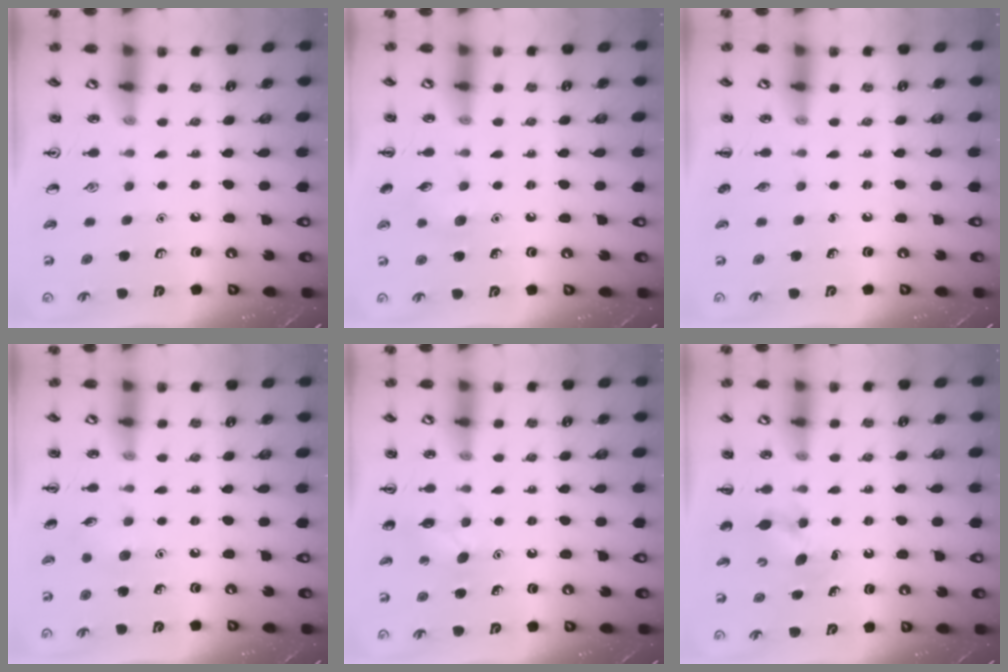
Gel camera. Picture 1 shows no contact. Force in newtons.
{"total": 5.8, "press": 5.6, "slide": 1.5}
{"total": 0.0}
{"total": 4.9, "press": 4.7, "slide": 1.5}
{"total": 6.3, "press": 6.1, "slide": 1.5}
{"total": 4.2, "press": 4.1, "slide": 0.9}